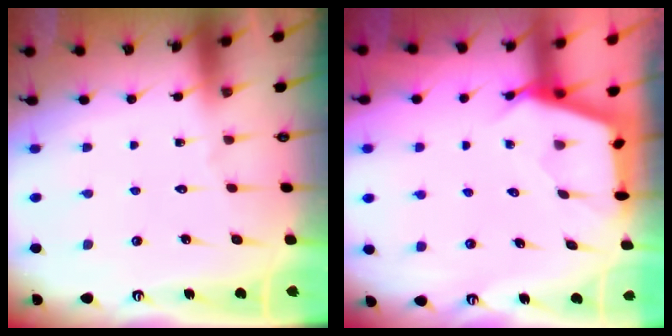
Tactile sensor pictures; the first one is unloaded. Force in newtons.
{"total": 2.6, "press": 2.6, "slide": 0.3}